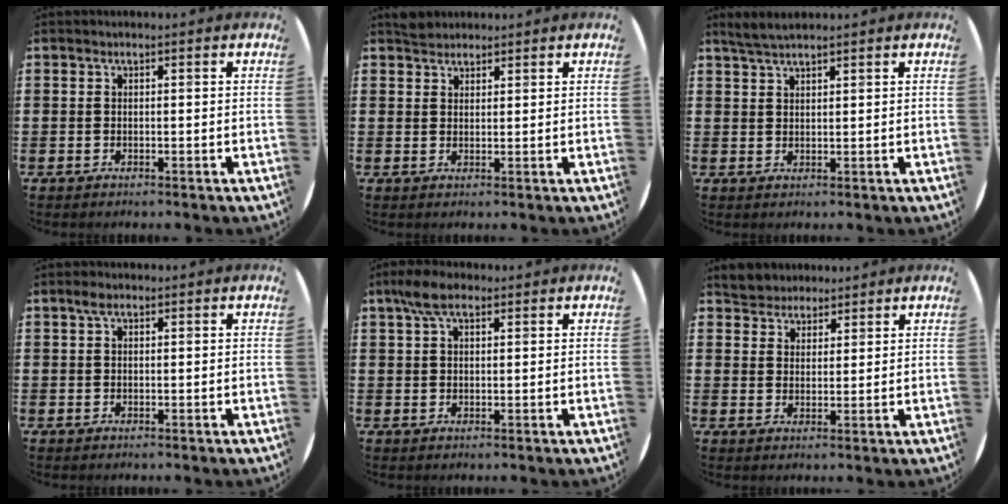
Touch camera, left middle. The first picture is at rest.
{"total": 2.0, "force": [1.8, 0.7, -0.1], "torque": [0.006, 0.003, 0.035]}
{"total": 2.6, "force": [2.4, 0.3, 1.0], "torque": [-0.025, 0.003, 0.044]}
{"total": 1.2, "force": [0.6, 0.7, 0.8], "torque": [-0.010, 0.003, 0.009]}
{"total": 4.4, "force": [2.7, 2.0, 2.8], "torque": [-0.054, 0.006, 0.048]}
{"total": 3.6, "force": [3.3, 1.3, -0.6], "torque": [-0.002, -0.002, 0.064]}